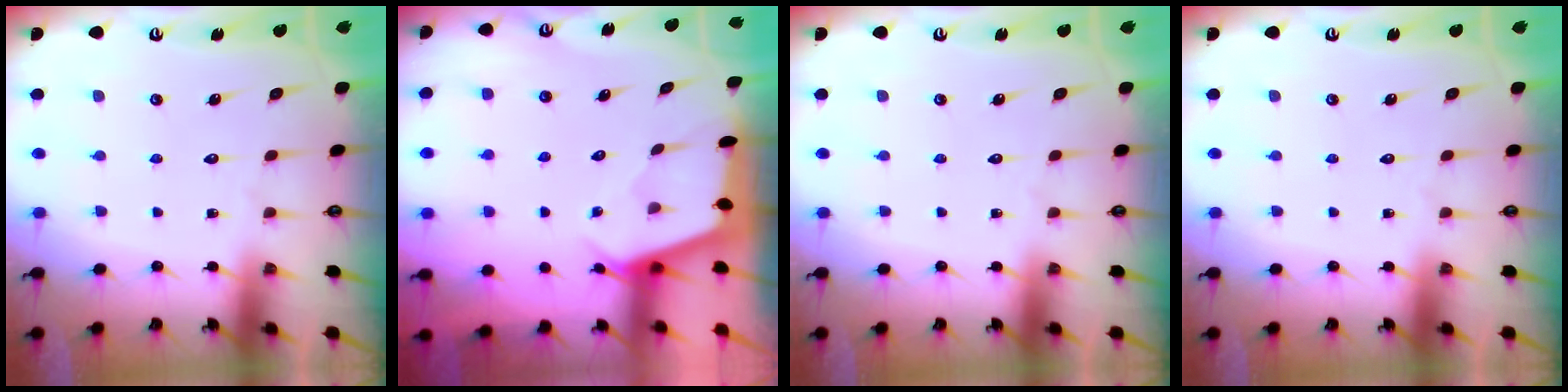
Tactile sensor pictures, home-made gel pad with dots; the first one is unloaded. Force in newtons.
{"total": 2.4, "press": 2.4, "slide": 0.3}
{"total": 0.0}
{"total": 0.0}